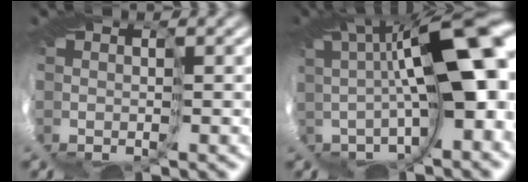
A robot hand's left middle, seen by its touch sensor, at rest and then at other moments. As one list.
[{"total": 10.8, "force": [0.8, 2.9, 10.4], "torque": [-0.150, 0.021, 0.009]}]